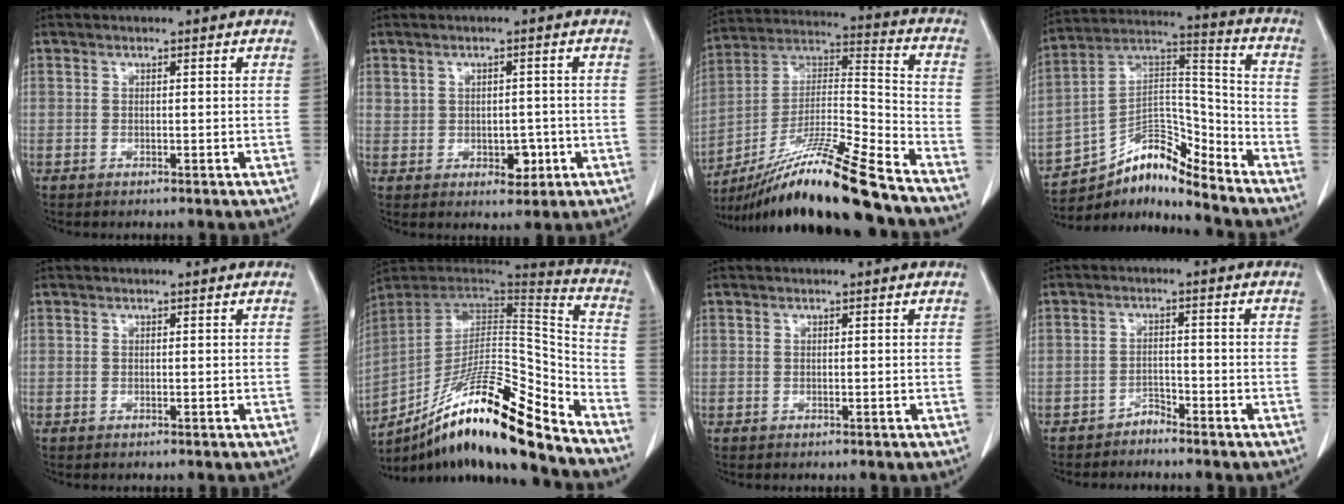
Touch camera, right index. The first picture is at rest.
{"total": 3.8, "force": [-0.4, 2.7, 2.6], "torque": [-0.033, 0.005, 0.006]}
{"total": 20.3, "force": [-16.1, -0.8, 12.4], "torque": [-0.230, -0.010, -0.292]}
{"total": 11.5, "force": [-10.7, 1.6, 4.1], "torque": [-0.067, 0.063, -0.189]}
{"total": 0.0}
{"total": 22.7, "force": [-16.3, 2.1, 15.6], "torque": [-0.242, 0.001, -0.288]}
{"total": 0.0}
{"total": 1.9, "force": [-1.9, 0.3, 0.1], "torque": [0.006, 0.001, -0.031]}